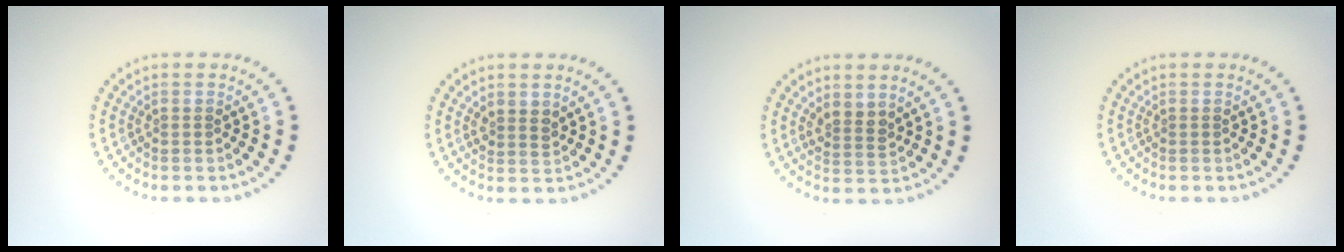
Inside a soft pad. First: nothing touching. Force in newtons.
{"total": 1.4, "press": 1.2, "slide": 0.7}
{"total": 2.0, "press": 1.6, "slide": 1.1}
{"total": 0.0}